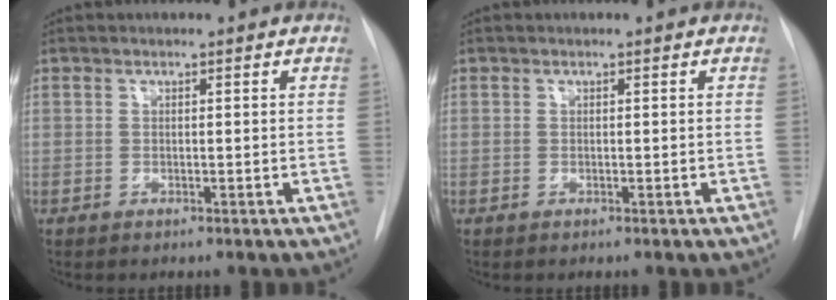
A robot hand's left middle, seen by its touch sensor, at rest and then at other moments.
{"total": 0.0}